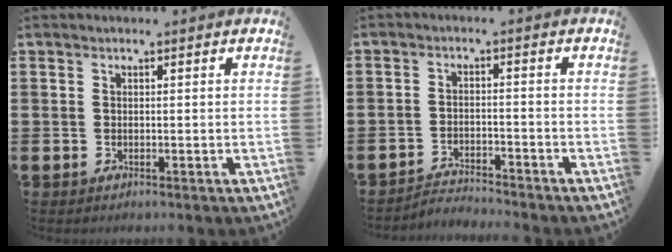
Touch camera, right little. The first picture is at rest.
{"total": 2.5, "force": [-2.5, -0.1, -0.1], "torque": [-0.004, 0.003, -0.055]}